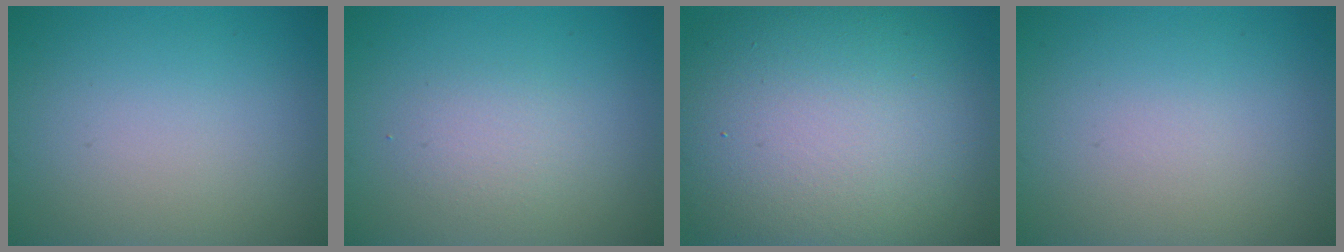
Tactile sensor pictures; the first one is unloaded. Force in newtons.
{"total": 1.6, "press": 1.6, "slide": 0.2}
{"total": 15.6, "press": 15.5, "slide": 1.5}
{"total": 0.0}